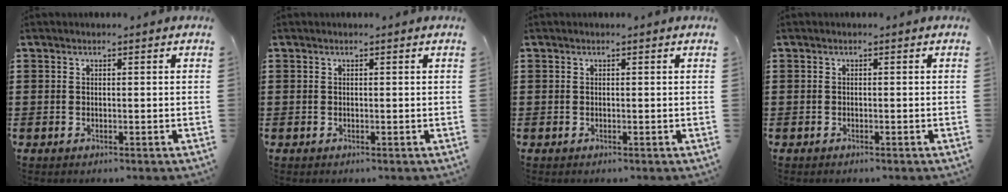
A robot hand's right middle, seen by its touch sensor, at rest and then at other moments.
{"total": 0.0}
{"total": 0.0}
{"total": 0.0}